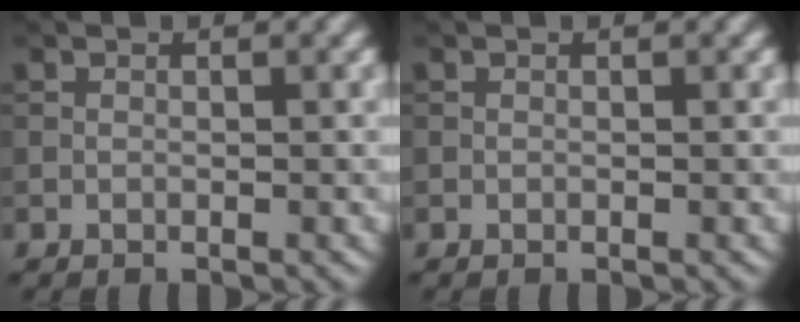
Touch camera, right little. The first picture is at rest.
{"total": 0.0}